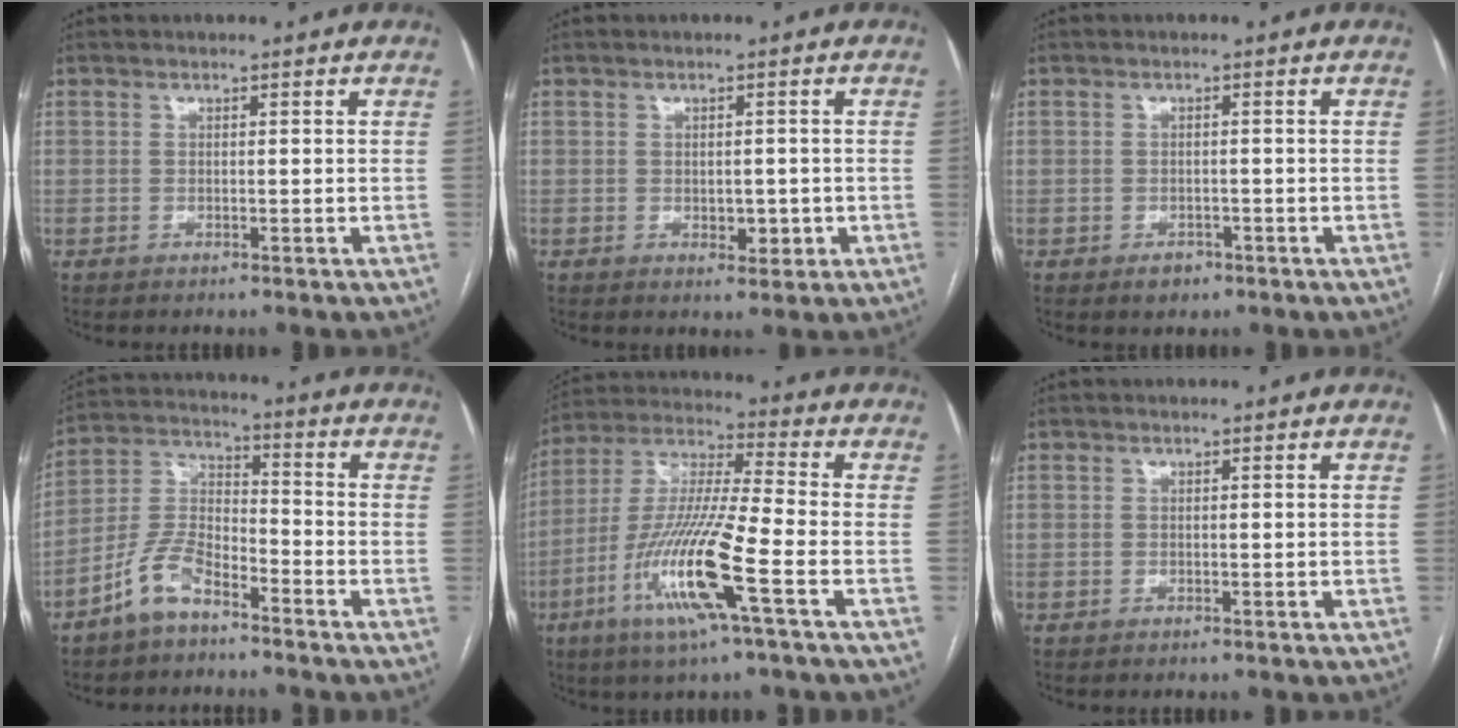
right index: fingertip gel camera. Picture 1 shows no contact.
{"total": 2.9, "force": [-0.6, 1.8, 2.2], "torque": [-0.026, 0.000, 0.002]}
{"total": 2.1, "force": [-1.2, 1.5, 0.8], "torque": [-0.010, 0.002, -0.013]}
{"total": 8.2, "force": [-5.8, 3.0, 4.9], "torque": [-0.113, 0.008, -0.118]}
{"total": 15.8, "force": [-6.1, 0.1, 14.6], "torque": [-0.299, -0.016, -0.121]}
{"total": 0.0}